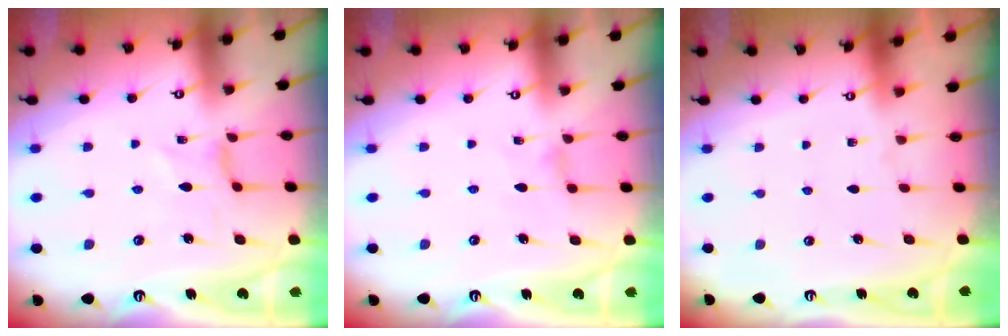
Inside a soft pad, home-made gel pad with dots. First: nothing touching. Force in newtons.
{"total": 0.0}
{"total": 0.0}